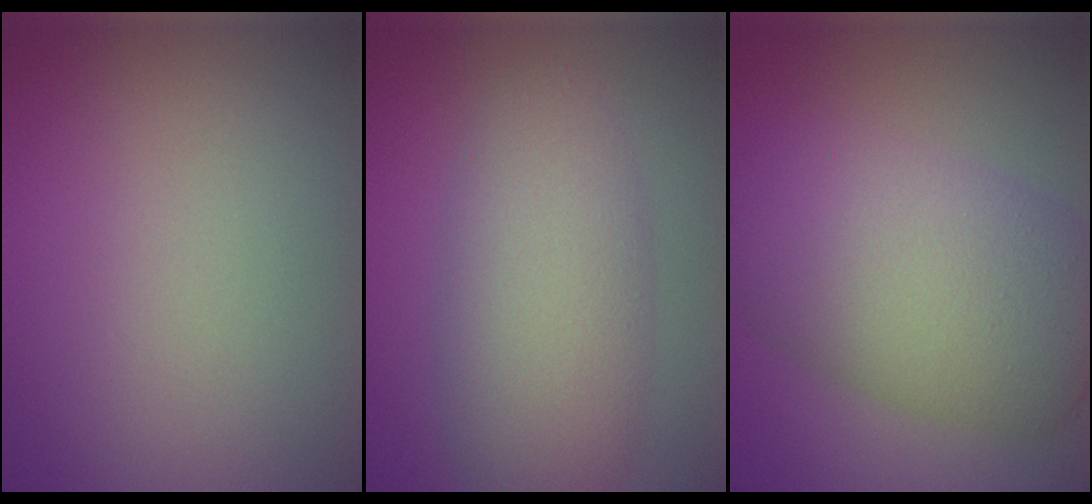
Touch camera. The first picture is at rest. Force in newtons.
{"total": 6.2, "press": 6.2, "slide": 0.2}
{"total": 10.6, "press": 10.6, "slide": 0.1}